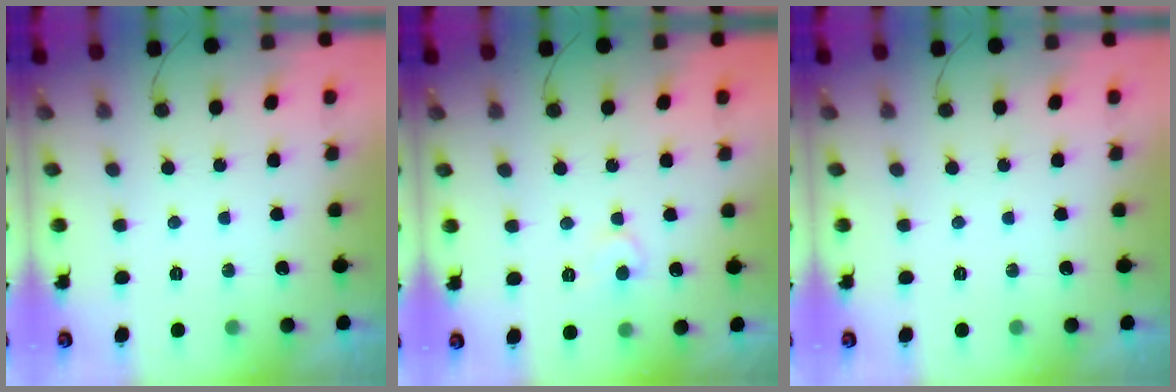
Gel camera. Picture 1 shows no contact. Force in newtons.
{"total": 5.8, "press": 5.8, "slide": 0.5}
{"total": 0.0}